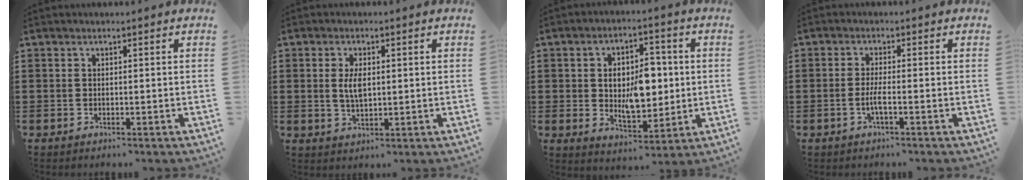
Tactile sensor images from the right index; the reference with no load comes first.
{"total": 4.0, "force": [0.5, 1.9, 3.5], "torque": [-0.071, 0.008, 0.007]}
{"total": 8.2, "force": [0.6, 4.7, 6.7], "torque": [-0.108, 0.008, 0.007]}
{"total": 2.7, "force": [-1.0, 0.3, 2.5], "torque": [-0.060, -0.006, -0.023]}